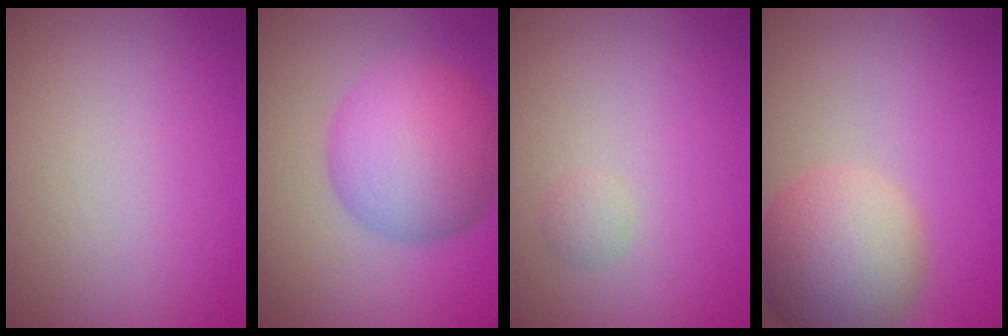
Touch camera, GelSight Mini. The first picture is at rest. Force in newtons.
{"total": 7.8, "press": 7.8, "slide": 0.1}
{"total": 0.7, "press": 0.7, "slide": 0.0}
{"total": 6.9, "press": 6.9, "slide": 0.2}